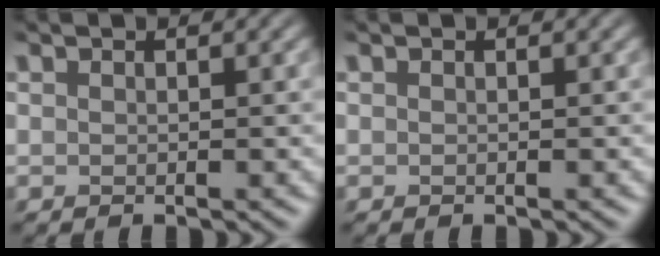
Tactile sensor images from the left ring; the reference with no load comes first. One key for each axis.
{"total": 0.0}